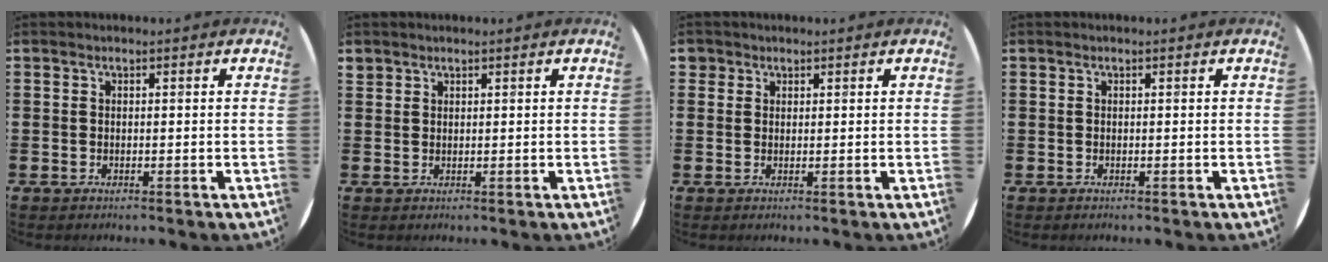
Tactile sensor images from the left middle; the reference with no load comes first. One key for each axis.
{"total": 1.0, "fx": 0.9, "fy": 0.4, "fz": -0.2, "tx": 0.010, "ty": 0.000, "tz": 0.017}
{"total": 1.3, "fx": 1.0, "fy": 0.9, "fz": 0.1, "tx": 0.005, "ty": 0.002, "tz": 0.018}
{"total": 0.0}